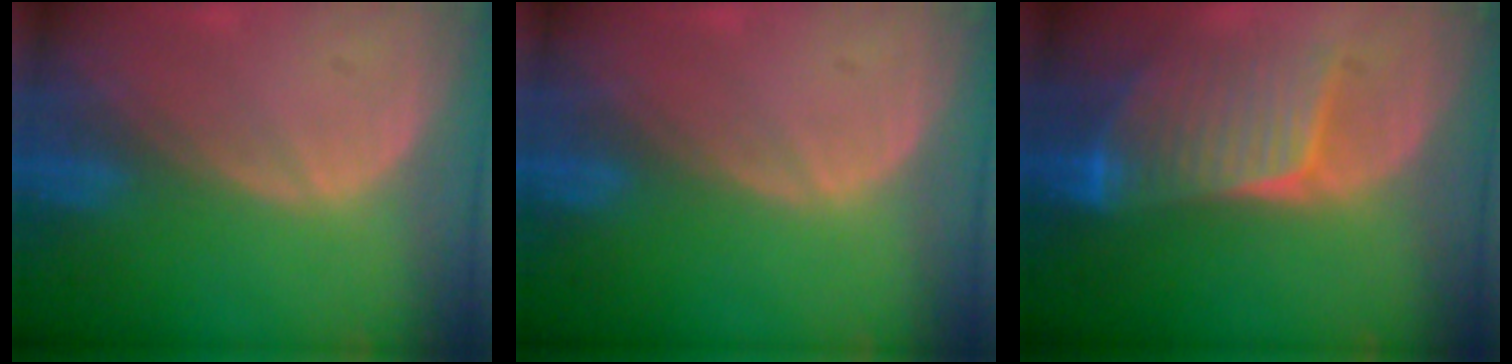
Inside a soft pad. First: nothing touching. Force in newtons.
{"total": 0.0}
{"total": 7.8, "press": 7.7, "slide": 1.7}